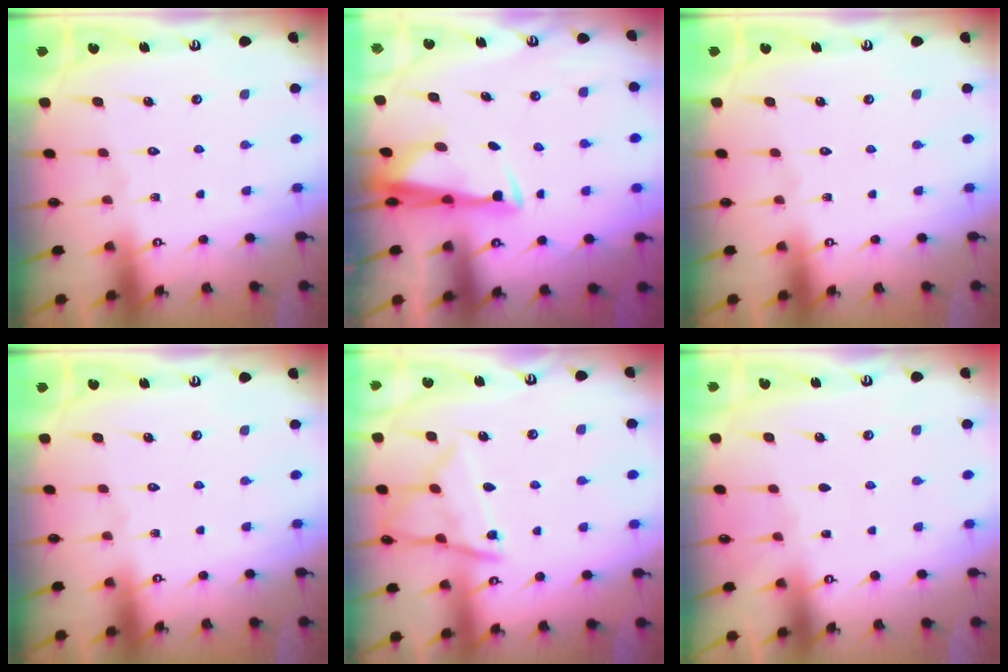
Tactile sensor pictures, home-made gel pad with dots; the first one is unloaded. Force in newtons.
{"total": 3.2, "press": 3.2, "slide": 0.8}
{"total": 0.0}
{"total": 0.0}
{"total": 11.8, "press": 11.8, "slide": 1.3}
{"total": 0.0}